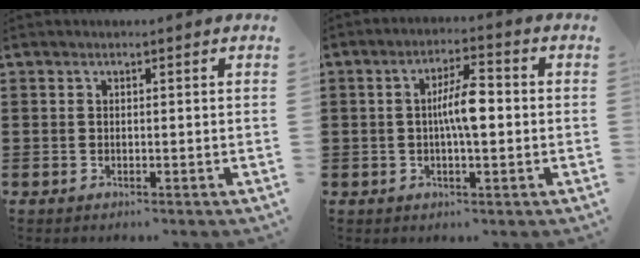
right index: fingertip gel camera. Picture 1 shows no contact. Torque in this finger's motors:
{"motor_torque": [0.89, -0.49, 0.35, 0.19]}